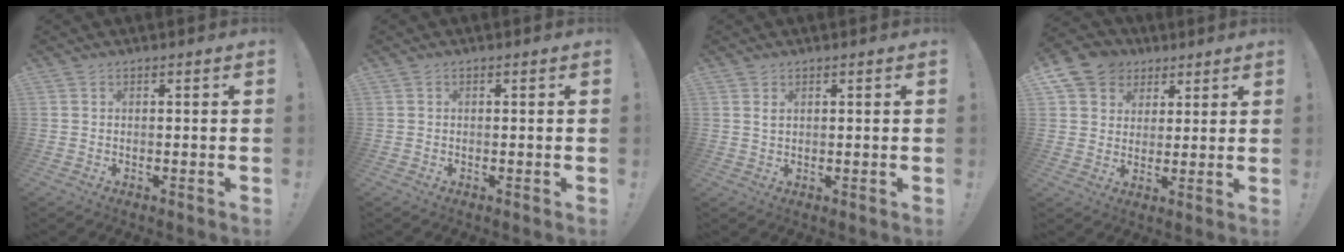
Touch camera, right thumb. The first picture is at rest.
{"total": 0.0}
{"total": 1.4, "force": [1.0, 0.8, 0.6], "torque": [-0.007, -0.002, 0.018]}
{"total": 10.1, "force": [4.8, 8.4, 2.7], "torque": [-0.042, -0.025, 0.100]}